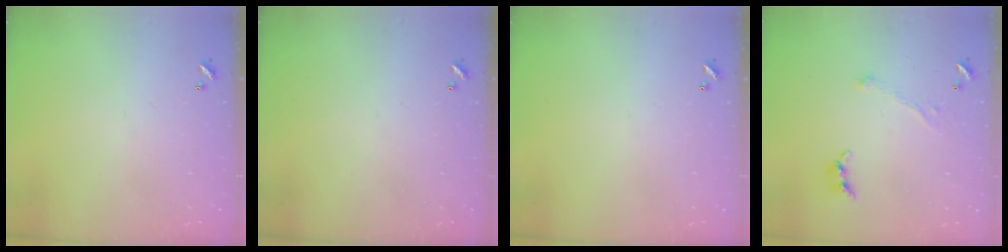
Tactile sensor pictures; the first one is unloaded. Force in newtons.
{"total": 0.0}
{"total": 0.0}
{"total": 0.8, "press": 0.7, "slide": 0.4}